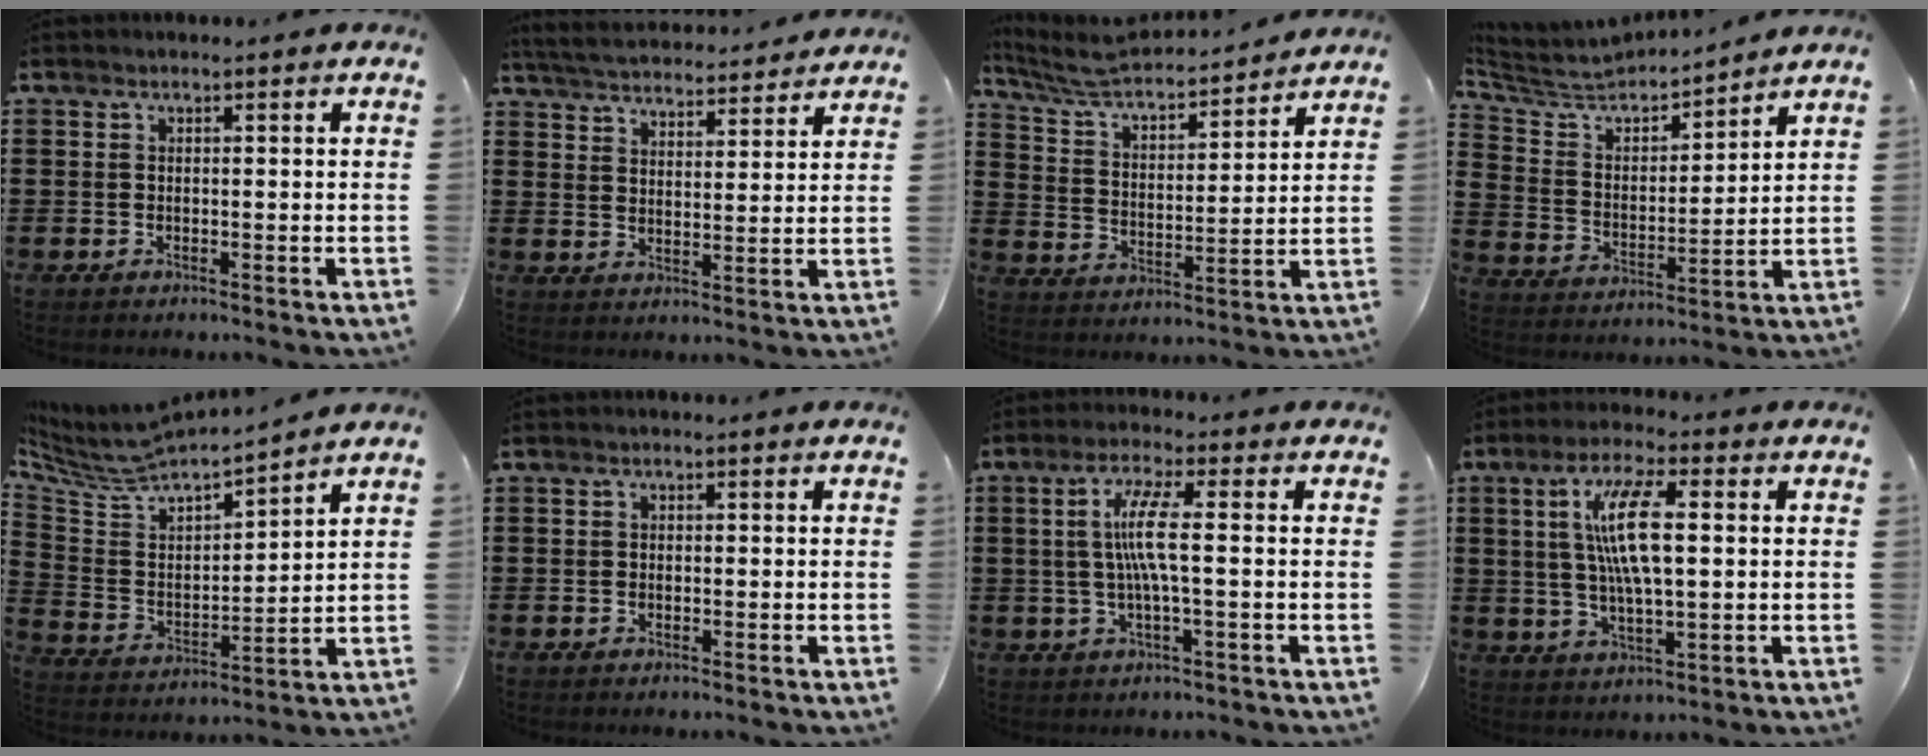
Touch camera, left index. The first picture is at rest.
{"total": 4.6, "force": [4.5, 0.1, 0.5], "torque": [-0.031, -0.028, 0.077]}
{"total": 5.1, "force": [4.8, 0.6, 1.7], "torque": [-0.057, -0.036, 0.075]}
{"total": 5.1, "force": [4.7, 1.7, 1.0], "torque": [-0.053, -0.037, 0.074]}
{"total": 5.3, "force": [4.8, 1.2, 2.0], "torque": [-0.068, -0.039, 0.073]}
{"total": 0.6, "force": [-0.3, 0.5, 0.2], "torque": [-0.006, 0.000, -0.005]}
{"total": 6.7, "force": [0.3, 0.6, 6.6], "torque": [-0.139, -0.003, -0.005]}
{"total": 9.9, "force": [1.8, 2.9, 9.3], "torque": [-0.199, 0.006, 0.023]}